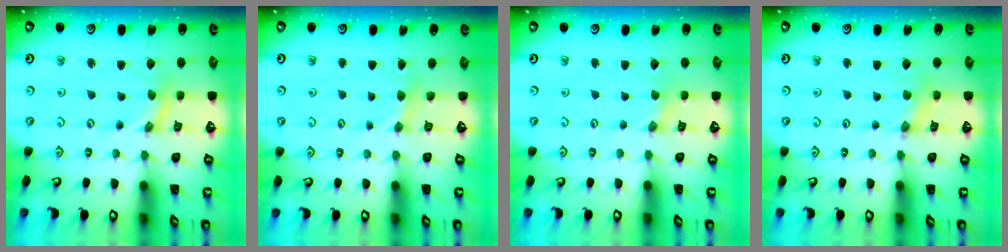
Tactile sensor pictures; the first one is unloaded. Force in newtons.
{"total": 2.3, "press": 2.3, "slide": 0.4}
{"total": 0.0}
{"total": 1.5, "press": 1.5, "slide": 0.1}